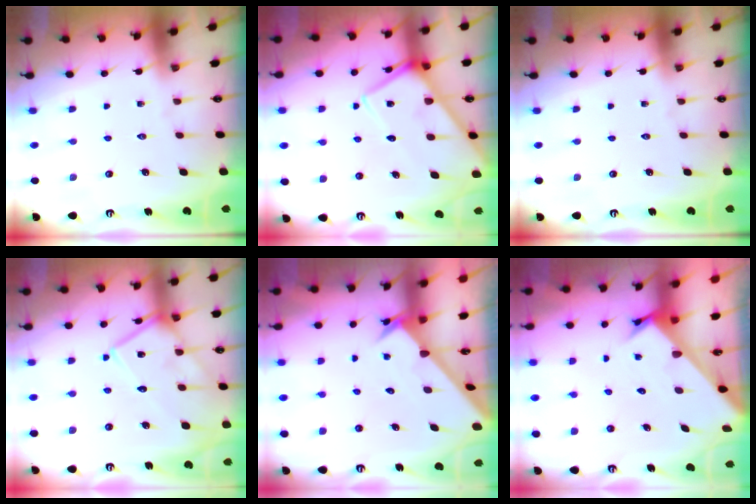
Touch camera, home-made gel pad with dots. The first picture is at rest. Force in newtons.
{"total": 10.2, "press": 10.1, "slide": 1.1}
{"total": 0.0}
{"total": 15.2, "press": 15.2, "slide": 1.1}
{"total": 2.6, "press": 2.6, "slide": 0.2}
{"total": 2.6, "press": 2.6, "slide": 0.2}